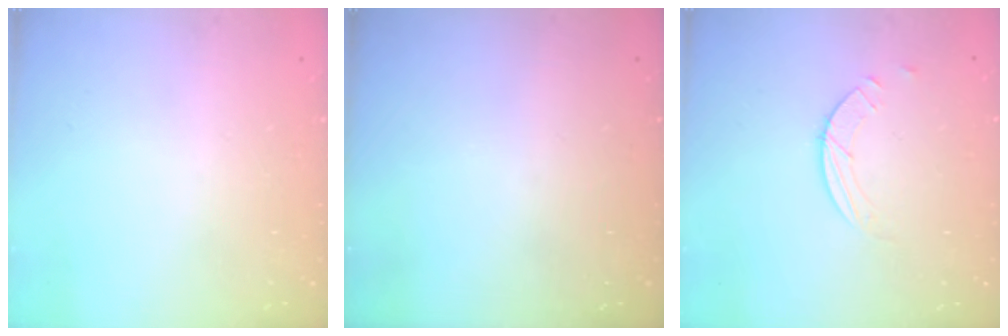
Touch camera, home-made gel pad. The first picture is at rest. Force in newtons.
{"total": 0.0}
{"total": 2.6, "press": 2.6, "slide": 0.3}